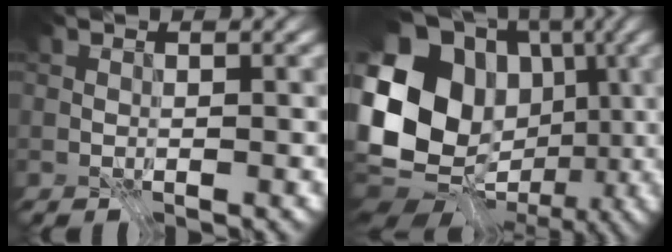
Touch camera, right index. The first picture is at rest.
{"total": 18.3, "force": [0.2, 15.3, 10.0], "torque": [-0.206, 0.018, -0.007]}